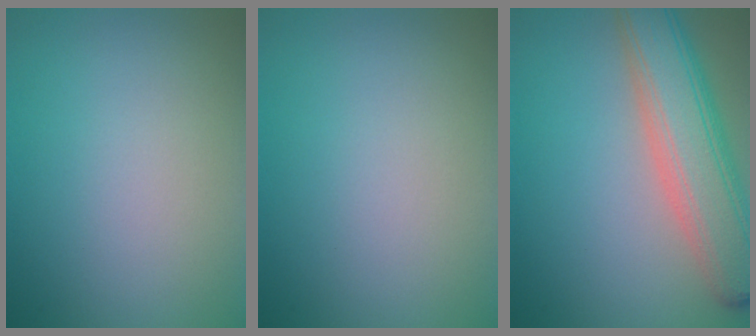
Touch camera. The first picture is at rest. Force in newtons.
{"total": 0.0}
{"total": 7.9, "press": 7.9, "slide": 0.6}